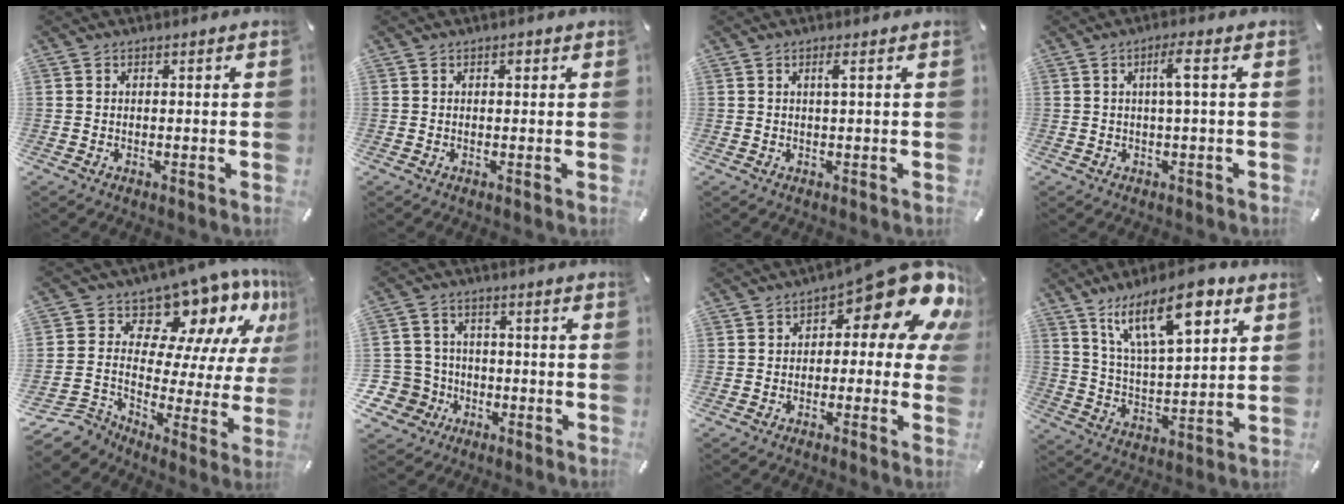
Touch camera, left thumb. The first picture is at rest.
{"total": 1.0, "force": [0.3, 0.7, 0.7], "torque": [-0.006, 0.002, 0.002]}
{"total": 1.8, "force": [0.5, 0.0, 1.7], "torque": [-0.034, 0.001, 0.006]}
{"total": 4.4, "force": [0.8, 0.3, 4.3], "torque": [-0.077, 0.000, 0.006]}
{"total": 14.3, "force": [6.3, 10.9, 6.8], "torque": [-0.105, -0.078, 0.128]}
{"total": 11.2, "force": [-3.3, 10.5, 2.4], "torque": [-0.077, 0.025, -0.053]}
{"total": 16.4, "force": [8.3, 6.3, 12.6], "torque": [-0.164, -0.063, 0.135]}
{"total": 17.8, "force": [10.1, 7.4, 12.7], "torque": [-0.220, -0.032, 0.166]}